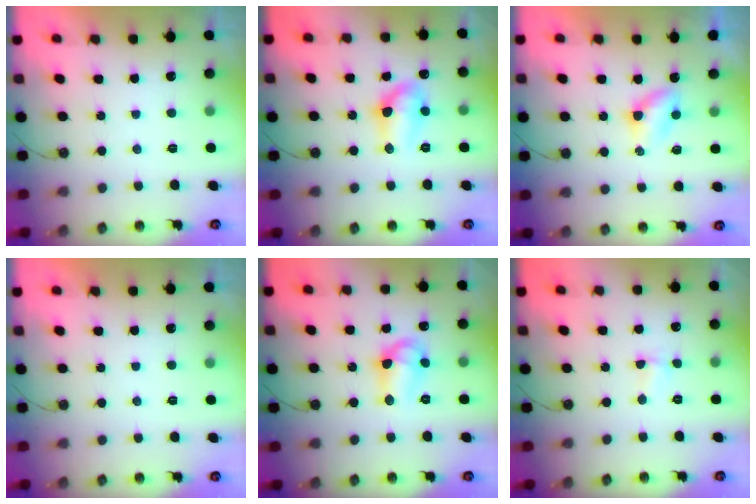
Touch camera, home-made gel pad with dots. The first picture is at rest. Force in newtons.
{"total": 10.1, "press": 10.1, "slide": 1.2}
{"total": 3.6, "press": 3.6, "slide": 0.4}
{"total": 0.0}
{"total": 9.9, "press": 9.8, "slide": 0.8}
{"total": 1.6, "press": 1.3, "slide": 0.9}